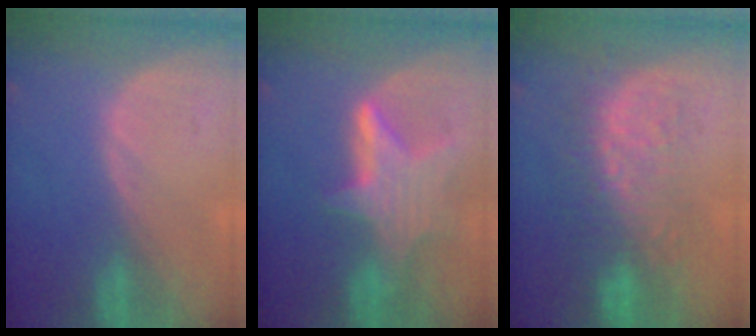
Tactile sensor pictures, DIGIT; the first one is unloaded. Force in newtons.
{"total": 6.7, "press": 6.5, "slide": 1.7}
{"total": 8.8, "press": 8.5, "slide": 2.5}